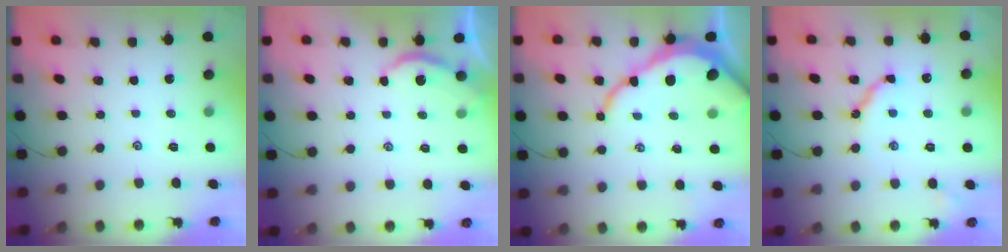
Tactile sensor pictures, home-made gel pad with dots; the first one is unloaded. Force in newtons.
{"total": 3.0, "press": 3.0, "slide": 0.3}
{"total": 10.4, "press": 10.4, "slide": 1.1}
{"total": 9.4, "press": 9.3, "slide": 1.0}